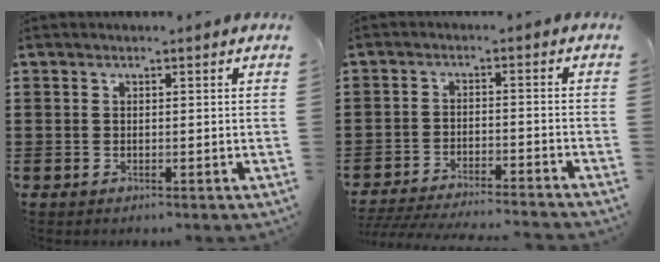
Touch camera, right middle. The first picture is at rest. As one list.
[{"total": 4.3, "force": [-4.2, -0.2, 0.9], "torque": [-0.021, -0.007, -0.087]}]